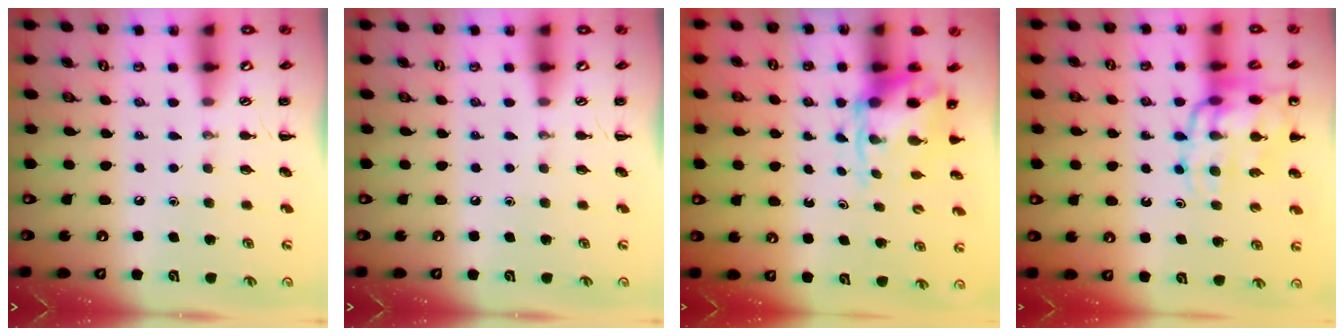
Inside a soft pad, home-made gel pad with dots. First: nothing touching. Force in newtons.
{"total": 0.0}
{"total": 6.6, "press": 6.4, "slide": 1.4}
{"total": 17.1, "press": 16.8, "slide": 3.3}